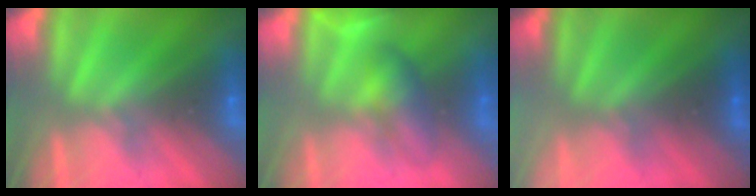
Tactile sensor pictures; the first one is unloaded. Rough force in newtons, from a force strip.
{"total": 4.7}
{"total": 2.6}